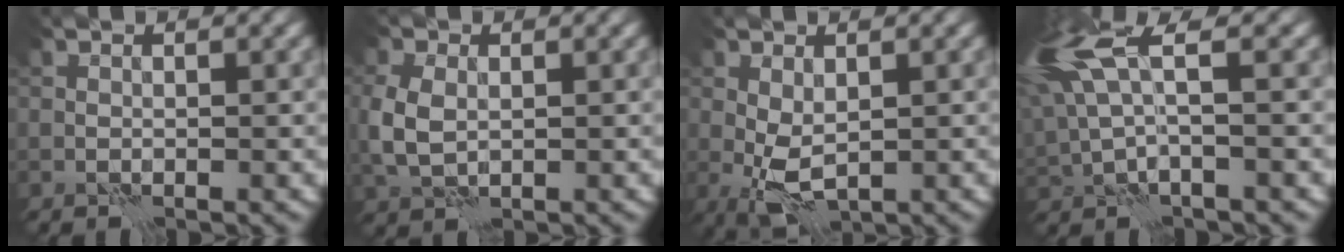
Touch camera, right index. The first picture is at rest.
{"total": 3.7, "force": [0.1, 2.7, 2.5], "torque": [-0.071, 0.002, 0.004]}
{"total": 3.2, "force": [-0.1, 1.6, 2.7], "torque": [-0.062, -0.003, 0.000]}
{"total": 6.3, "force": [2.4, 2.0, 5.4], "torque": [-0.136, 0.017, 0.046]}